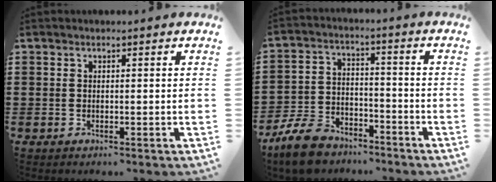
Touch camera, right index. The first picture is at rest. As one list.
[{"total": 8.7, "force": [-7.5, 3.0, 3.2], "torque": [-0.083, 0.024, -0.150]}]